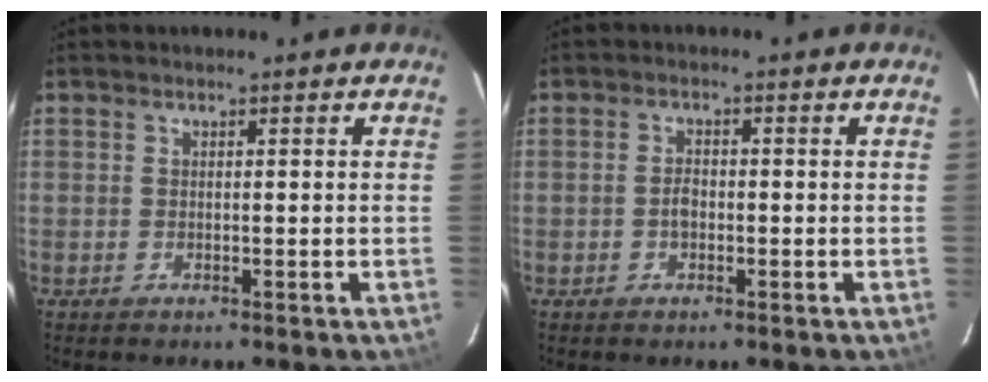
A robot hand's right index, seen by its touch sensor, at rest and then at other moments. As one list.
[{"total": 2.0, "force": [-0.5, 1.2, 1.4], "torque": [-0.028, 0.004, -0.010]}]